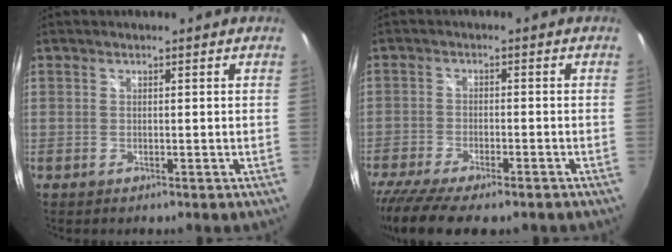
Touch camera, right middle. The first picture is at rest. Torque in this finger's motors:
{"motor_torque": [1.16, -0.98, 0.27, 0.09]}